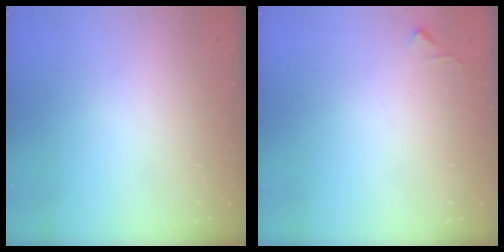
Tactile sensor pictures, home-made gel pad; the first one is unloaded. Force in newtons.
{"total": 5.1, "press": 5.0, "slide": 0.7}